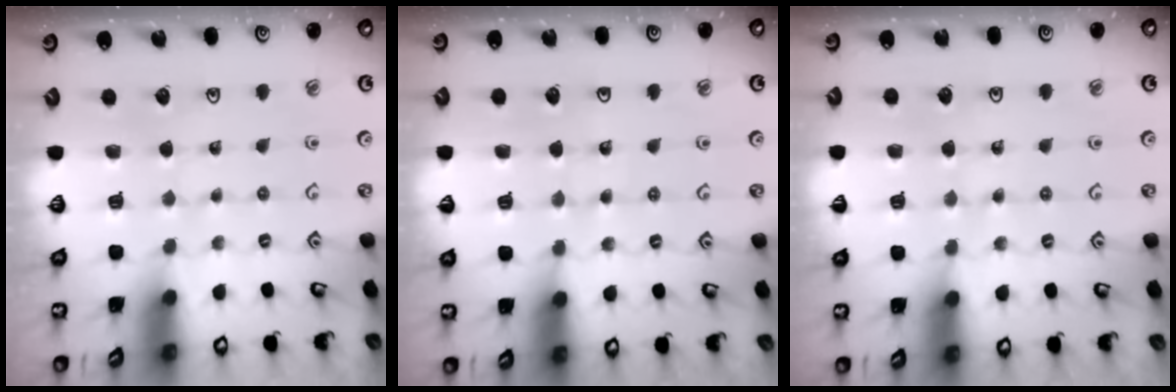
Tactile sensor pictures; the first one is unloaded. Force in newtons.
{"total": 4.0, "press": 4.0, "slide": 0.5}
{"total": 3.2, "press": 3.1, "slide": 0.4}